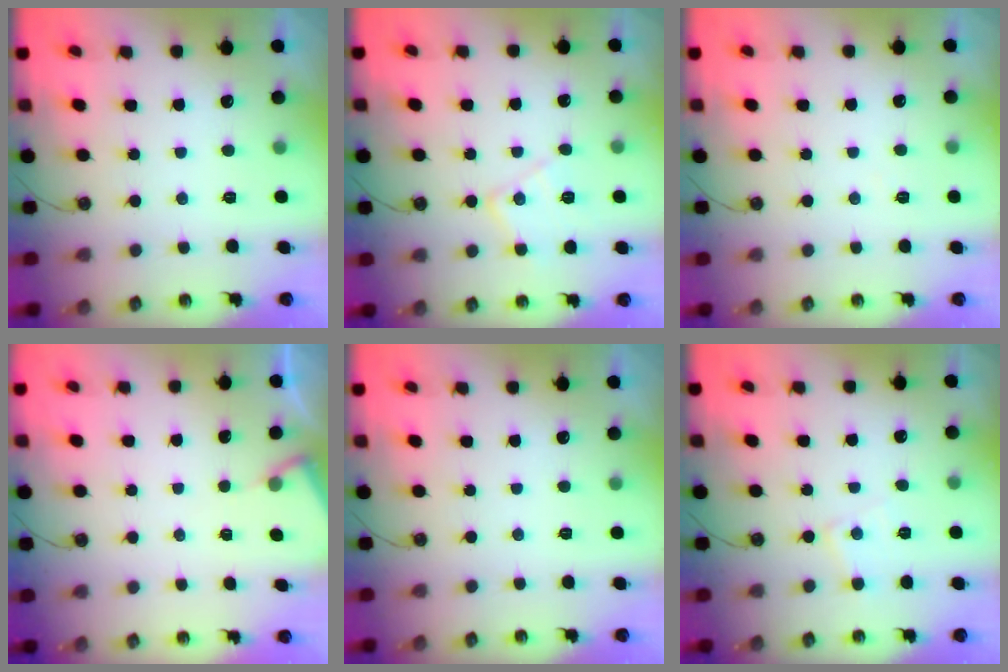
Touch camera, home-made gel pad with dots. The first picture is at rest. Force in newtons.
{"total": 10.2, "press": 10.2, "slide": 0.6}
{"total": 3.0, "press": 2.9, "slide": 0.6}
{"total": 3.8, "press": 3.7, "slide": 0.6}
{"total": 0.0}
{"total": 6.3, "press": 6.2, "slide": 0.8}